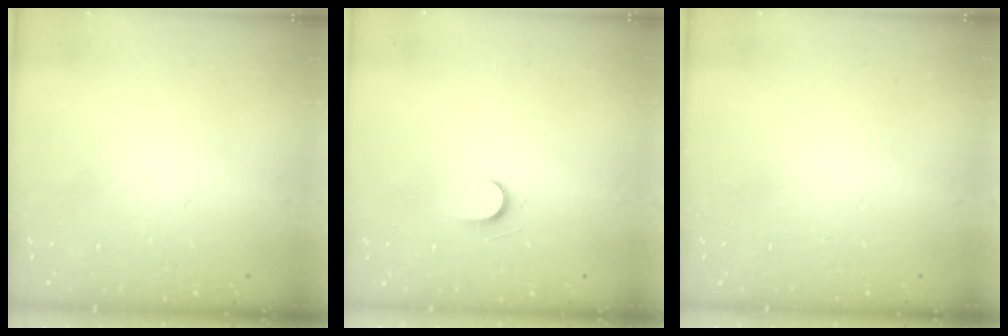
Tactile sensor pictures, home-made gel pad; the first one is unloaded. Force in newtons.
{"total": 4.9, "press": 4.8, "slide": 0.5}
{"total": 0.8, "press": 0.5, "slide": 0.6}